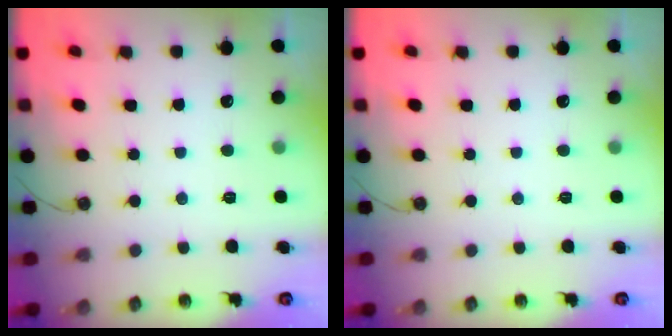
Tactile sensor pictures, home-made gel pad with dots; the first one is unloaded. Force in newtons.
{"total": 0.0}